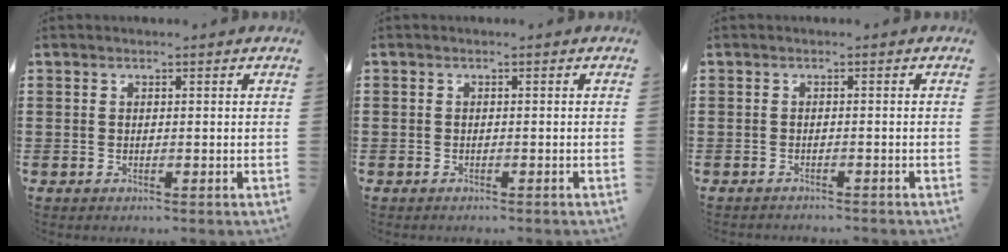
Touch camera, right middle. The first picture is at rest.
{"total": 0.7, "force": [-0.5, 0.4, 0.0], "torque": [-0.001, 0.002, -0.012]}
{"total": 0.8, "force": [-0.8, -0.1, 0.0], "torque": [-0.003, -0.002, -0.016]}